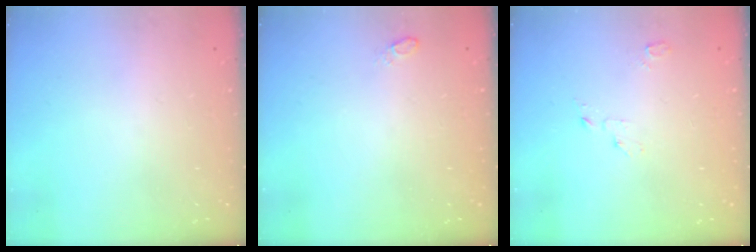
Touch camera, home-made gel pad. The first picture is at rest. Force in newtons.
{"total": 4.0, "press": 3.7, "slide": 1.5}
{"total": 2.6, "press": 2.6, "slide": 0.2}